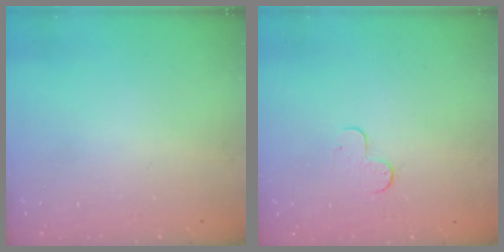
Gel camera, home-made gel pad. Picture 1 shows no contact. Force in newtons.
{"total": 4.8, "press": 4.8, "slide": 0.5}